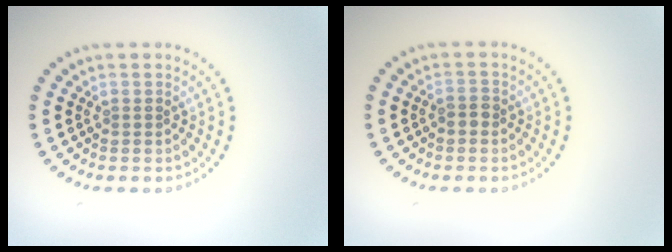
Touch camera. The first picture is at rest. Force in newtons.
{"total": 1.1, "press": 1.1, "slide": 0.4}